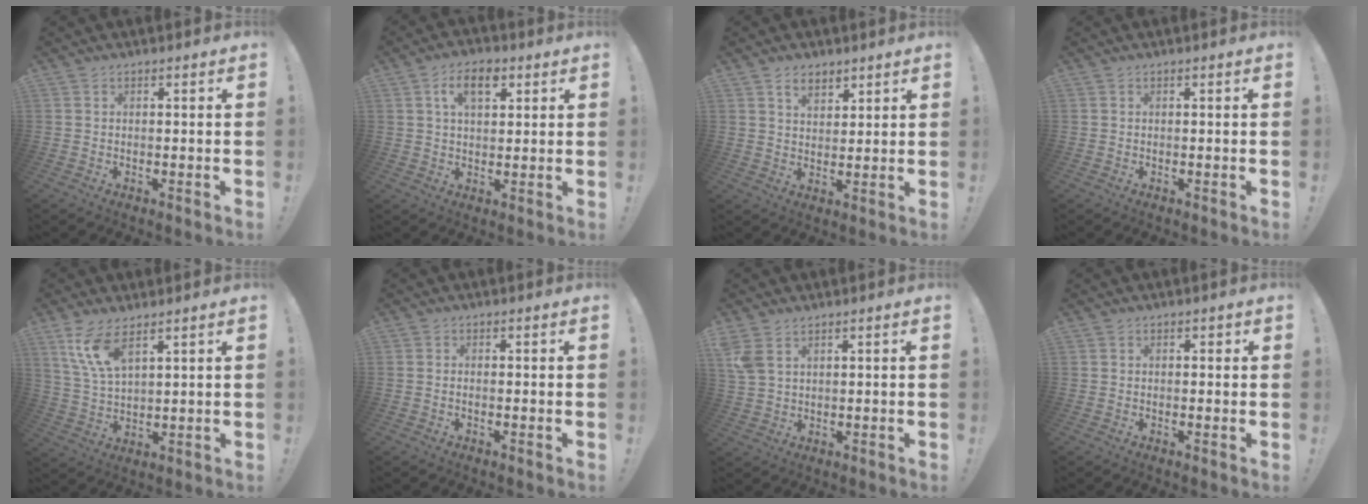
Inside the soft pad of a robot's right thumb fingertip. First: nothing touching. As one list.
[{"total": 8.1, "force": [3.3, 4.5, 5.9], "torque": [-0.090, 0.004, 0.057]}, {"total": 5.2, "force": [3.8, 3.0, 1.9], "torque": [-0.027, -0.020, 0.069]}, {"total": 0.0}, {"total": 9.7, "force": [6.3, 3.0, 6.8], "torque": [-0.142, -0.022, 0.116]}, {"total": 0.6, "force": [-0.5, 0.0, 0.4], "torque": [-0.012, 0.001, -0.008]}, {"total": 4.9, "force": [2.9, 2.5, 3.1], "torque": [-0.062, -0.007, 0.059]}, {"total": 0.6, "force": [0.0, 0.5, 0.4], "torque": [0.000, 0.001, -0.001]}]